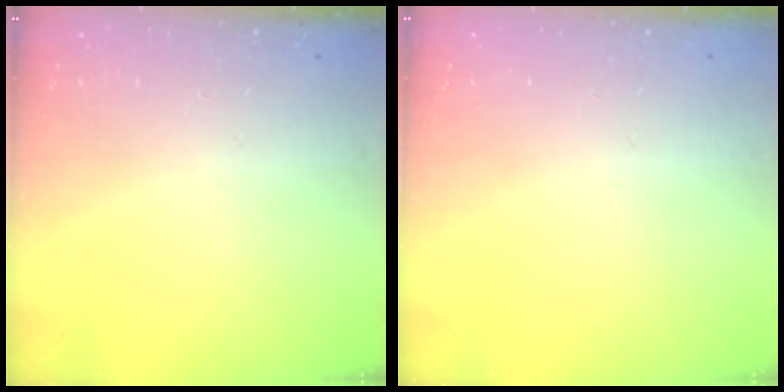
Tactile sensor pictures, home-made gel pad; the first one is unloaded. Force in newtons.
{"total": 0.0}